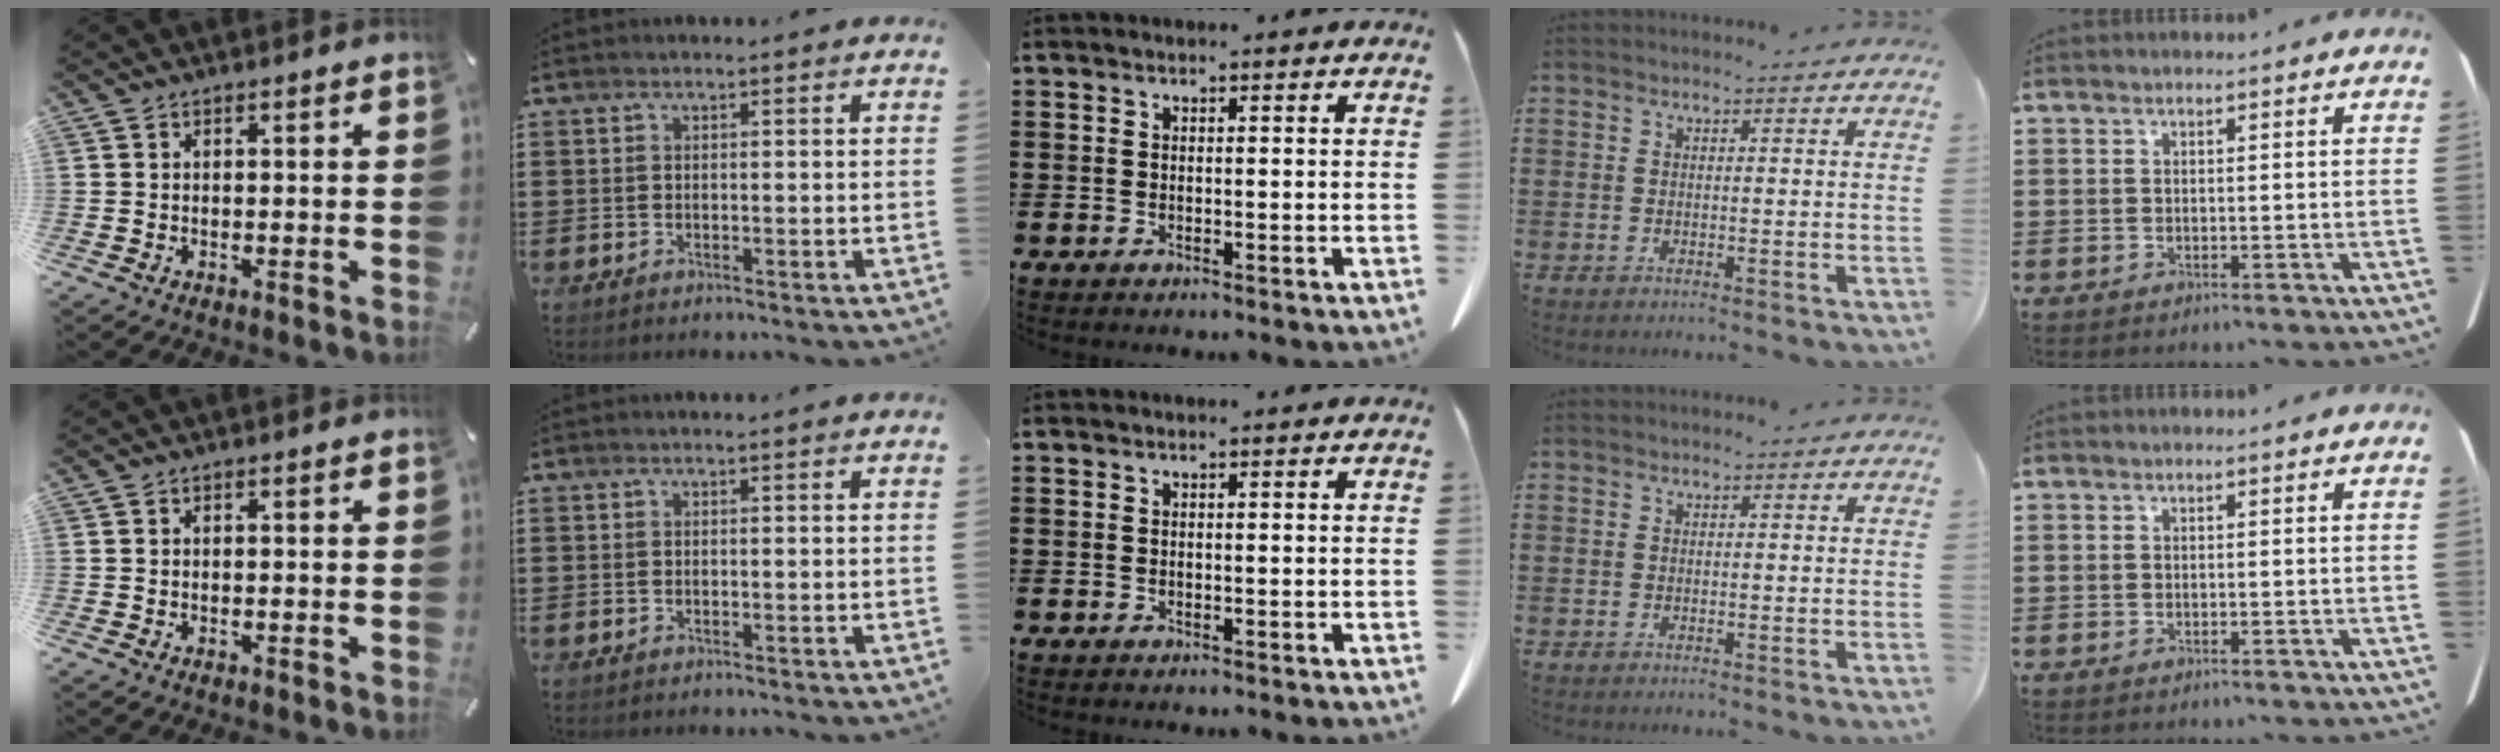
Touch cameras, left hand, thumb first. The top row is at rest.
{}